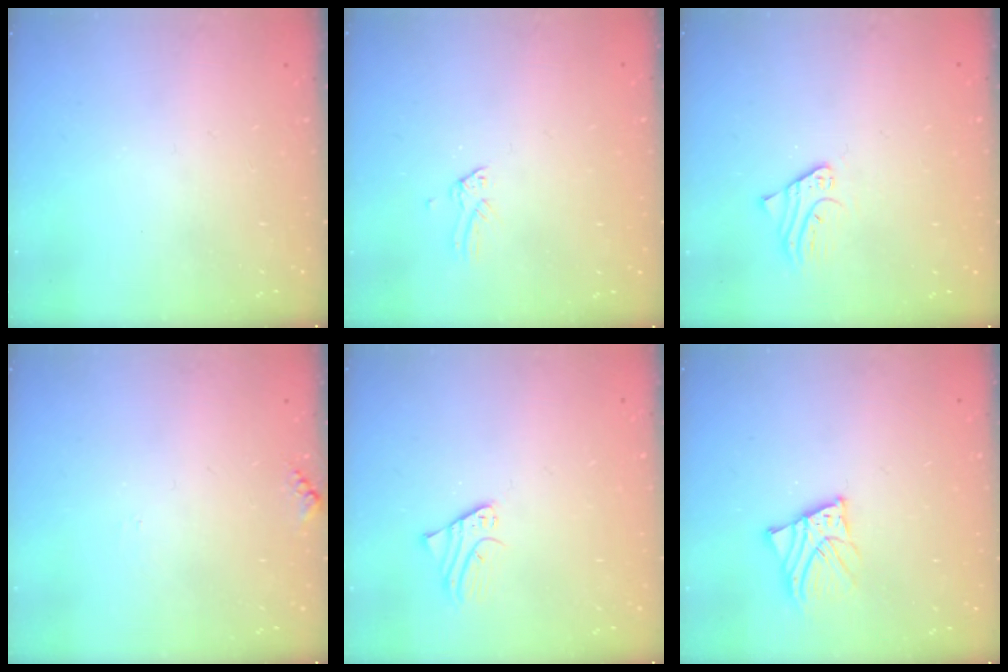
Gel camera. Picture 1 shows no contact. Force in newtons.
{"total": 0.0}
{"total": 2.2, "press": 2.2, "slide": 0.3}
{"total": 4.2, "press": 4.2, "slide": 0.6}
{"total": 2.0, "press": 2.0, "slide": 0.2}
{"total": 5.0, "press": 5.0, "slide": 0.7}